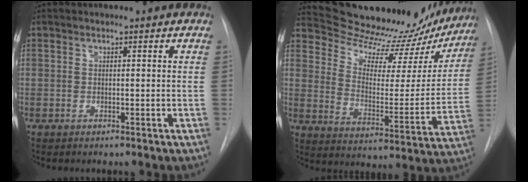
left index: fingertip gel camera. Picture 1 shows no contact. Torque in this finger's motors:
{"motor_torque": [0.88, -1.26, 0.03, -0.01]}